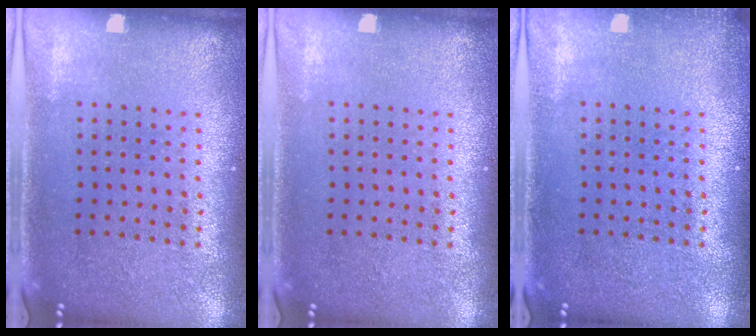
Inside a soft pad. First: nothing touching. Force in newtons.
{"total": 0.0}
{"total": 0.7, "press": 0.7, "slide": 0.1}